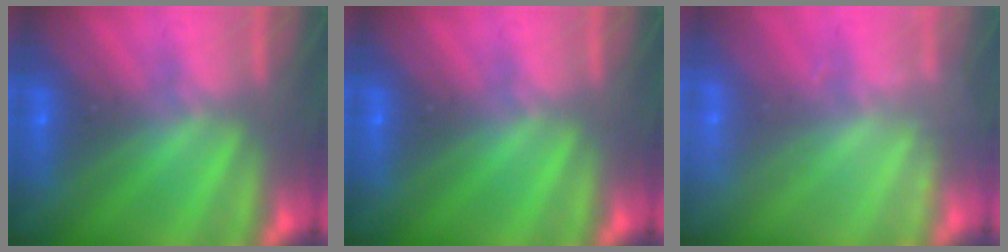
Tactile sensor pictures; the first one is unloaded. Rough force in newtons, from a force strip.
{"total": 0.0}
{"total": 2.3}